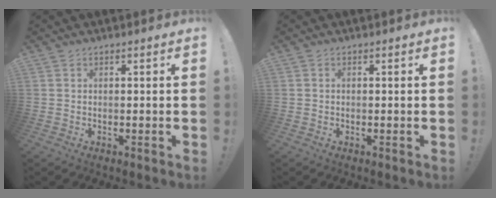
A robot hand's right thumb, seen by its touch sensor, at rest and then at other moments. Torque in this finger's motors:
{"motor_torque": [0.16, -0.40, 0.06, -0.17, -0.01]}